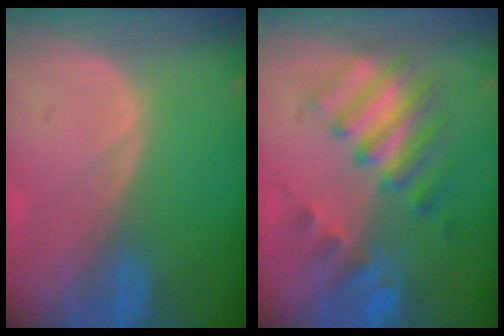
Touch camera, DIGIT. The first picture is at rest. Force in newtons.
{"total": 7.7, "press": 7.5, "slide": 1.8}